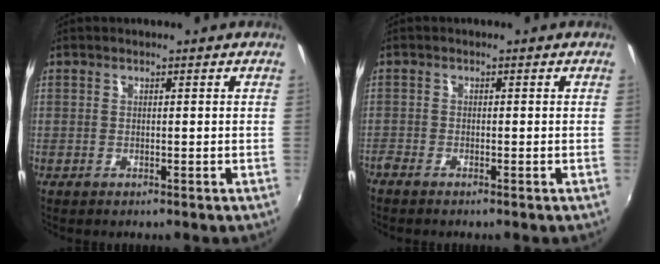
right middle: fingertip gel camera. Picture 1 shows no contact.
{"total": 1.3, "force": [-1.2, 0.2, 0.4], "torque": [-0.012, -0.006, -0.027]}